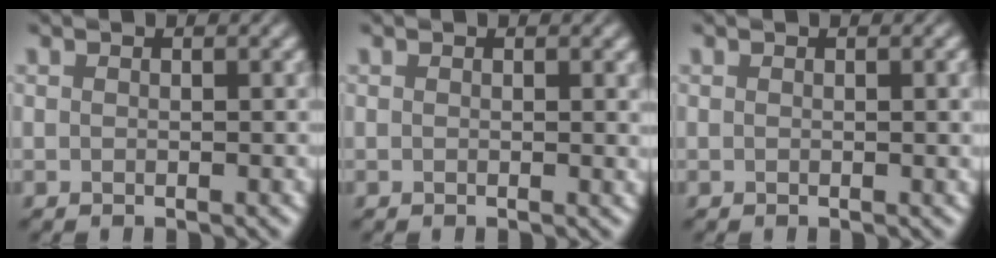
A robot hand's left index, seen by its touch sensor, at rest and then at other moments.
{"total": 0.7, "force": [0.2, 0.1, 0.7], "torque": [-0.005, -0.001, 0.000]}
{"total": 1.2, "force": [0.1, 0.3, 1.2], "torque": [-0.012, 0.002, 0.000]}